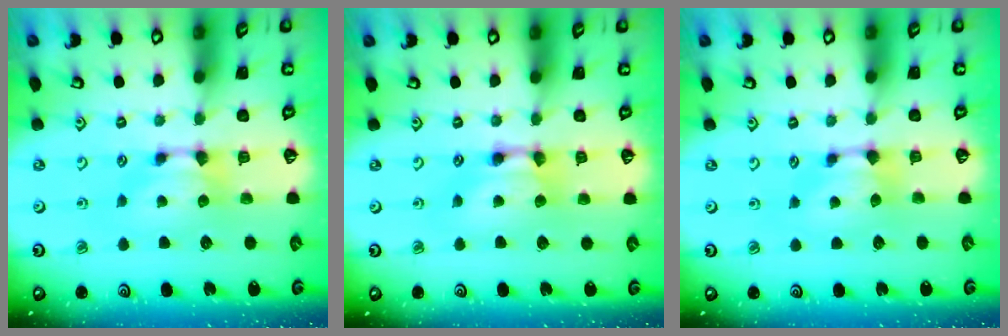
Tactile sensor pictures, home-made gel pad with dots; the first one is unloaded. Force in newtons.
{"total": 2.1, "press": 2.1, "slide": 0.1}
{"total": 0.8, "press": 0.5, "slide": 0.6}